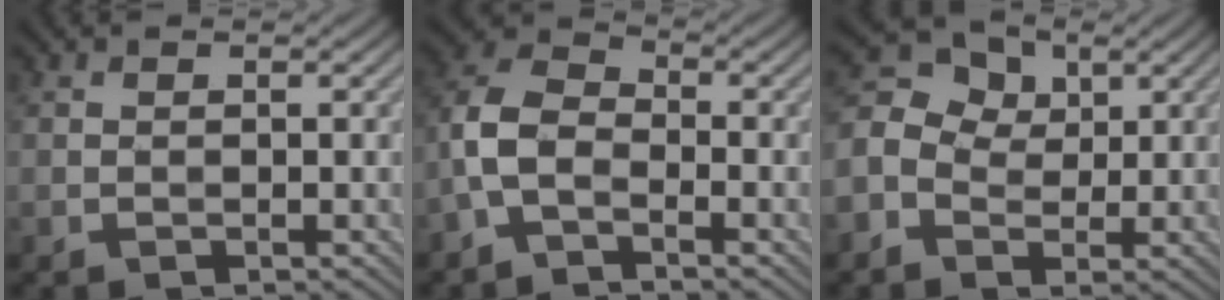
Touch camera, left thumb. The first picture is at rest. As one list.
[{"total": 5.7, "force": [-2.6, 3.3, 4.0], "torque": [-0.098, 0.014, -0.065]}, {"total": 6.7, "force": [-0.2, 5.4, 4.0], "torque": [-0.112, 0.014, -0.012]}]